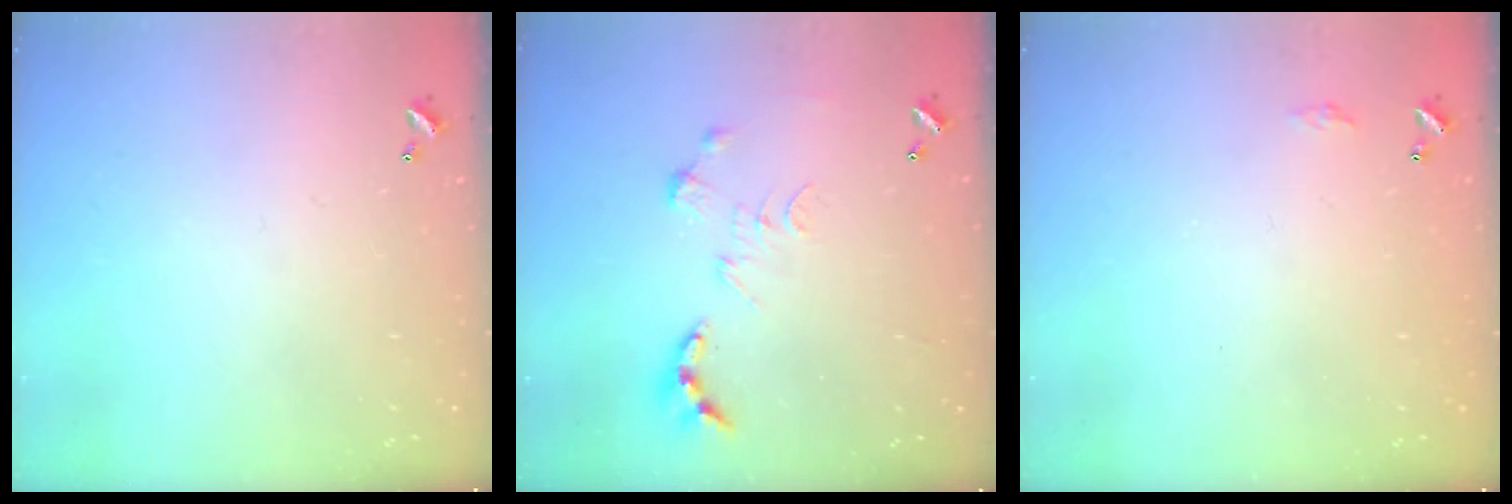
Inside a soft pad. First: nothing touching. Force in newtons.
{"total": 0.0}
{"total": 2.8, "press": 2.8, "slide": 0.4}